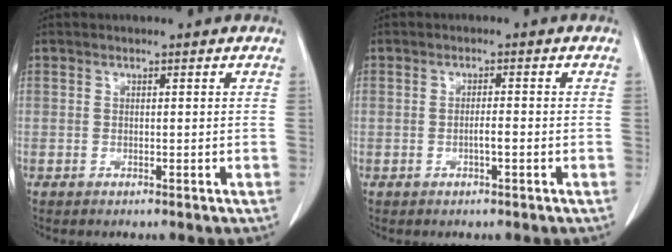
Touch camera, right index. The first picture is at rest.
{"total": 1.9, "force": [-0.6, 0.4, 1.7], "torque": [-0.033, 0.002, -0.010]}